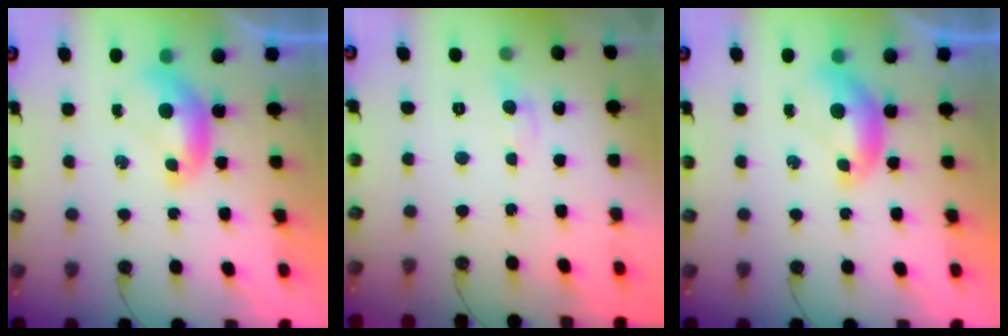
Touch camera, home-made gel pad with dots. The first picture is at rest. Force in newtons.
{"total": 2.8, "press": 2.6, "slide": 0.9}
{"total": 0.0}